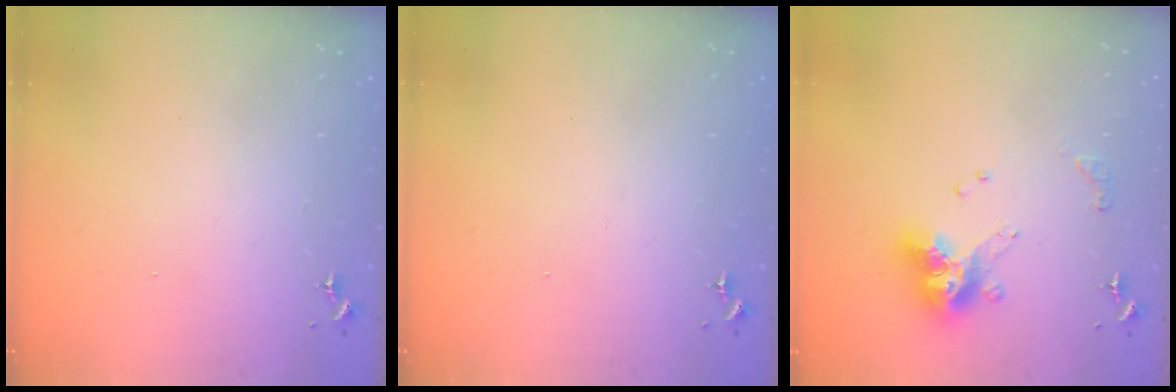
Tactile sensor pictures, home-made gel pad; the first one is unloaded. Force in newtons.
{"total": 0.0}
{"total": 13.5, "press": 13.5, "slide": 1.3}